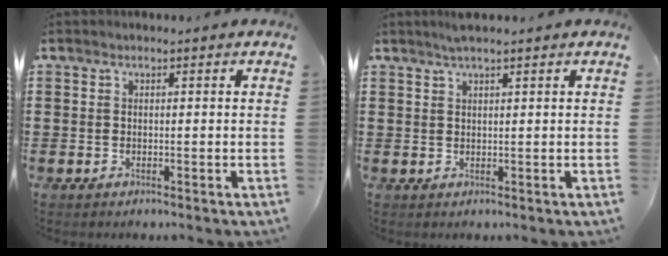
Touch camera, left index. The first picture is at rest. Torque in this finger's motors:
{"motor_torque": [0.54, -0.43, 0.01, 0.05]}